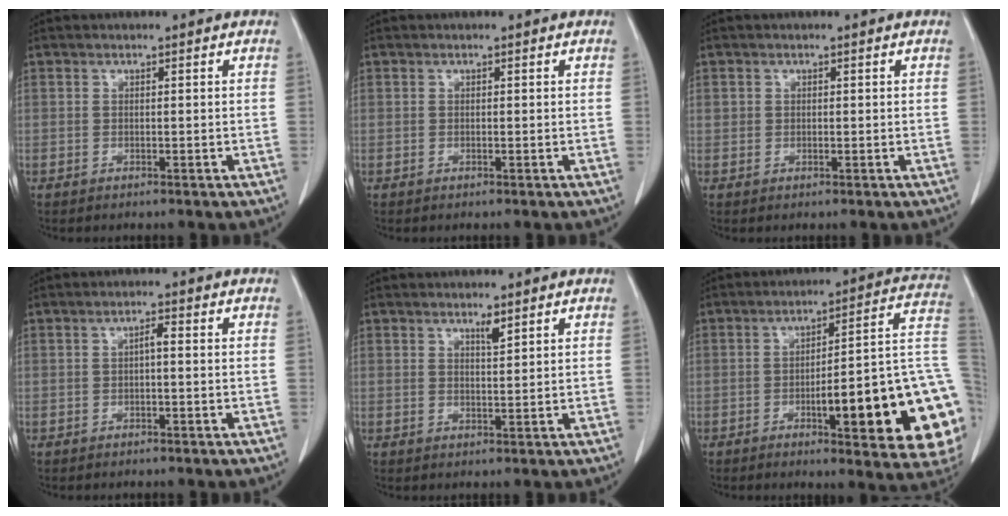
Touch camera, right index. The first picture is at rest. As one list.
[{"total": 0.0}, {"total": 0.8, "force": [0.3, 0.8, 0.2], "torque": [0.006, 0.003, 0.002]}, {"total": 1.4, "force": [-0.1, 0.3, 1.4], "torque": [-0.023, 0.005, -0.001]}, {"total": 1.6, "force": [1.2, 0.1, 1.0], "torque": [-0.020, -0.004, 0.022]}, {"total": 23.9, "force": [-5.1, 3.6, 23.1], "torque": [-0.196, 0.018, -0.060]}]